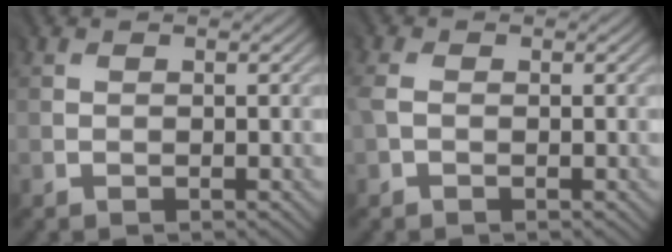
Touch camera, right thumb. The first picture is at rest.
{"total": 1.2, "force": [-0.3, 0.8, 0.9], "torque": [-0.033, 0.000, -0.009]}